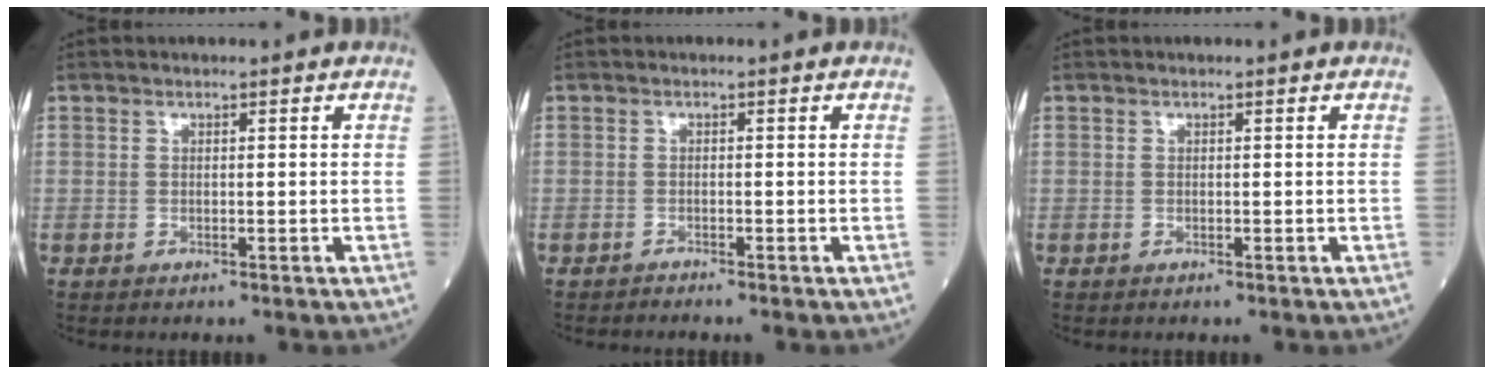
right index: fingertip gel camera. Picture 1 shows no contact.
{"total": 1.2, "force": [-1.1, -0.3, 0.2], "torque": [-0.003, 0.001, -0.014]}
{"total": 0.0}